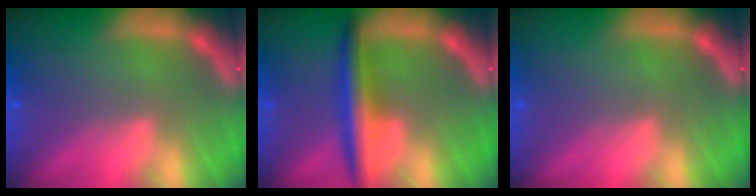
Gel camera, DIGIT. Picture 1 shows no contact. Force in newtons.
{"total": 4.5}
{"total": 0.0}